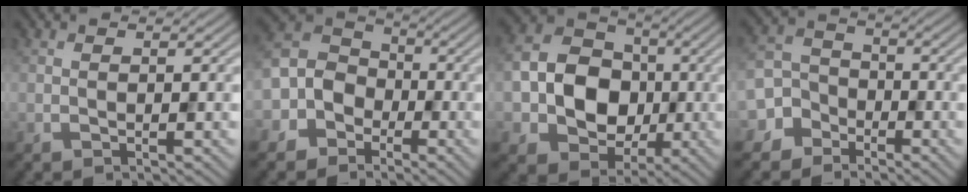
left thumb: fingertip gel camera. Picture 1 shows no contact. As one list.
[{"total": 8.5, "force": [-3.2, 7.1, 3.2], "torque": [-0.092, -0.008, -0.097]}, {"total": 11.6, "force": [-1.3, 9.2, 7.0], "torque": [-0.152, -0.005, -0.041]}, {"total": 7.1, "force": [-3.7, 5.8, 1.4], "torque": [-0.043, -0.004, -0.105]}]